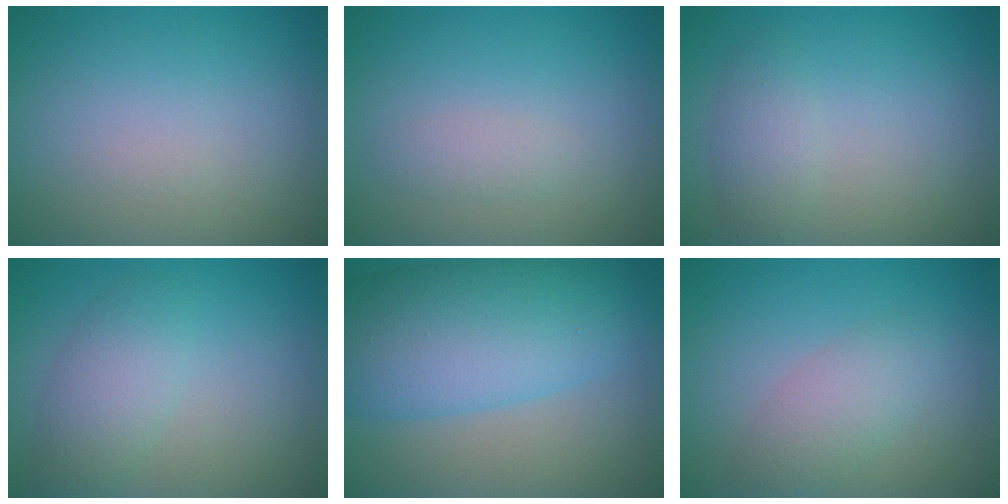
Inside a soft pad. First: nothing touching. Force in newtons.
{"total": 1.2, "press": 1.2, "slide": 0.1}
{"total": 2.0, "press": 2.0, "slide": 0.0}
{"total": 3.3, "press": 3.3, "slide": 0.1}
{"total": 9.7, "press": 9.7, "slide": 0.1}
{"total": 2.9, "press": 2.9, "slide": 0.1}